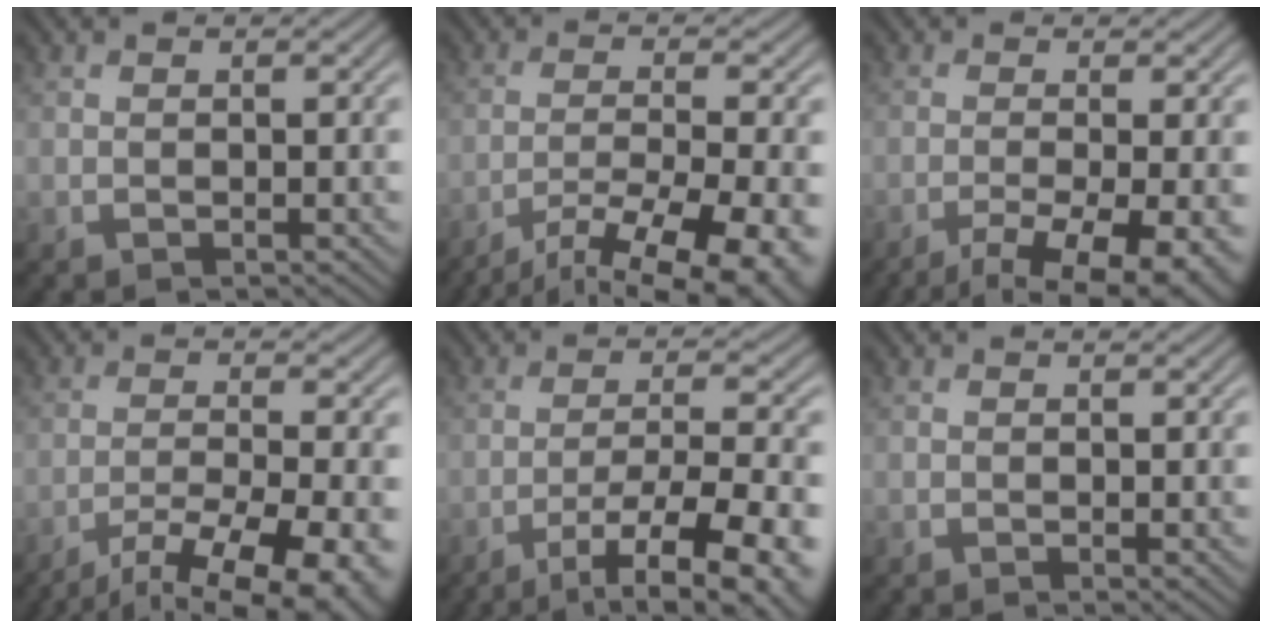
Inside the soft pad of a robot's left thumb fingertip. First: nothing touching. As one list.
[{"total": 13.7, "force": [-9.6, 3.2, 9.3], "torque": [-0.166, -0.035, -0.131]}, {"total": 8.4, "force": [-4.4, 2.2, 6.8], "torque": [-0.112, -0.016, -0.064]}, {"total": 12.3, "force": [-8.2, 3.0, 8.7], "torque": [-0.153, -0.030, -0.115]}, {"total": 13.0, "force": [-8.0, 3.0, 9.8], "torque": [-0.157, -0.012, -0.107]}, {"total": 0.6, "force": [0.1, 0.3, 0.5], "torque": [-0.004, -0.001, 0.002]}]